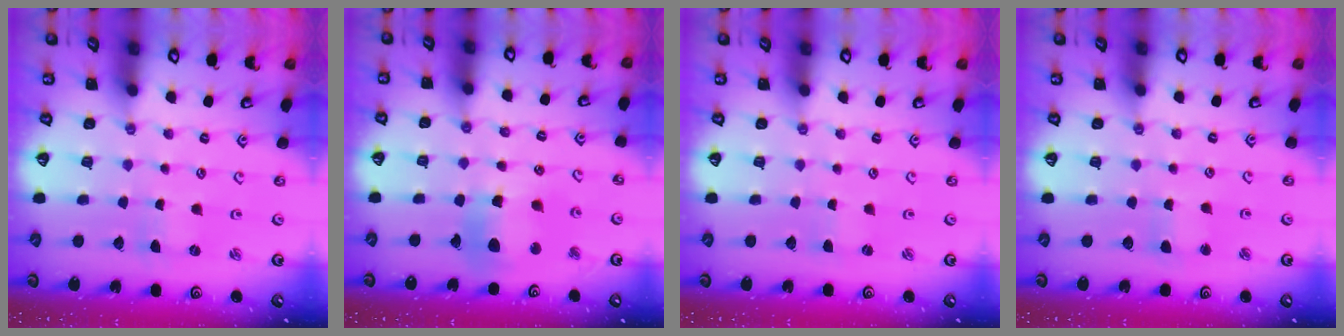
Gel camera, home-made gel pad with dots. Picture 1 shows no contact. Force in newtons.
{"total": 12.2, "press": 12.1, "slide": 1.8}
{"total": 0.9, "press": 0.9, "slide": 0.2}
{"total": 2.7, "press": 2.7, "slide": 0.2}